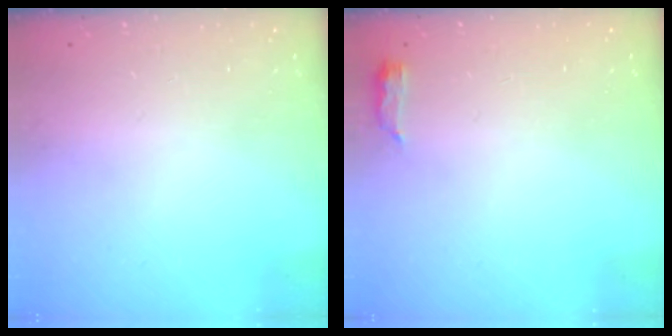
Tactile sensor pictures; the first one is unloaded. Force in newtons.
{"total": 3.3, "press": 3.1, "slide": 1.2}